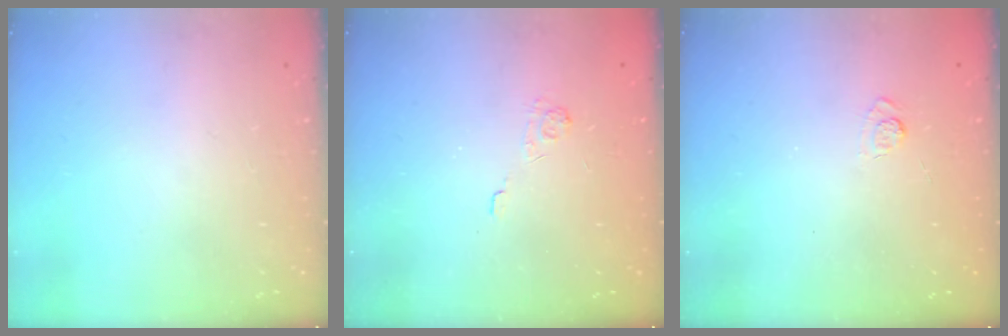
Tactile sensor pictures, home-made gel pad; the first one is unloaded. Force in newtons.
{"total": 2.1, "press": 1.5, "slide": 1.4}
{"total": 2.2, "press": 1.8, "slide": 1.3}